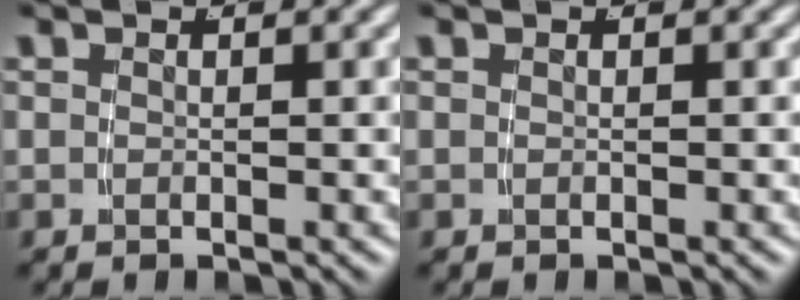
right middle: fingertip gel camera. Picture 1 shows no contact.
{"total": 0.0}